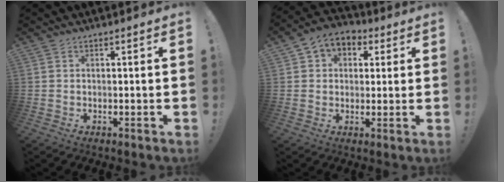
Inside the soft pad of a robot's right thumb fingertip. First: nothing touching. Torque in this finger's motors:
{"motor_torque": [0.12, 0.16, 0.49, 0.44, 0.18]}